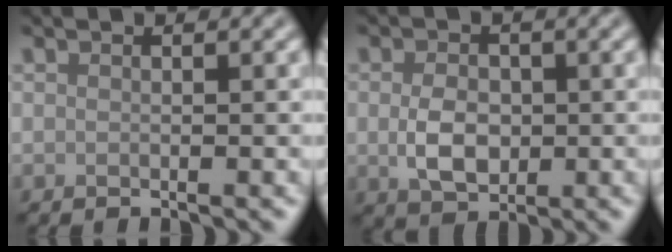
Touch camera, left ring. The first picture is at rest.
{"total": 3.6, "force": [-0.2, 2.5, 2.5], "torque": [-0.053, -0.002, -0.005]}